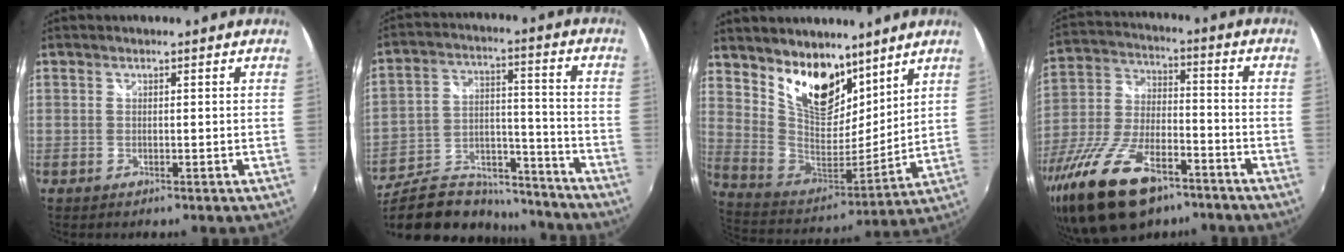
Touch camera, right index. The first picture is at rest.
{"total": 25.6, "force": [-20.5, 11.0, 10.8], "torque": [-0.223, 0.019, -0.298]}
{"total": 16.5, "force": [10.8, 8.6, 9.0], "torque": [-0.177, 0.004, 0.206]}
{"total": 20.3, "force": [-13.1, 9.1, 12.6], "torque": [-0.267, -0.022, -0.230]}